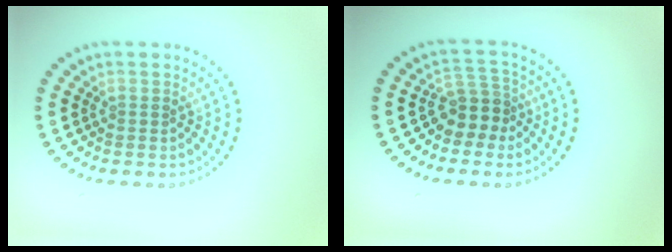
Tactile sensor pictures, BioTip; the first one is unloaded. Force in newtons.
{"total": 2.8, "press": 2.3, "slide": 1.6}